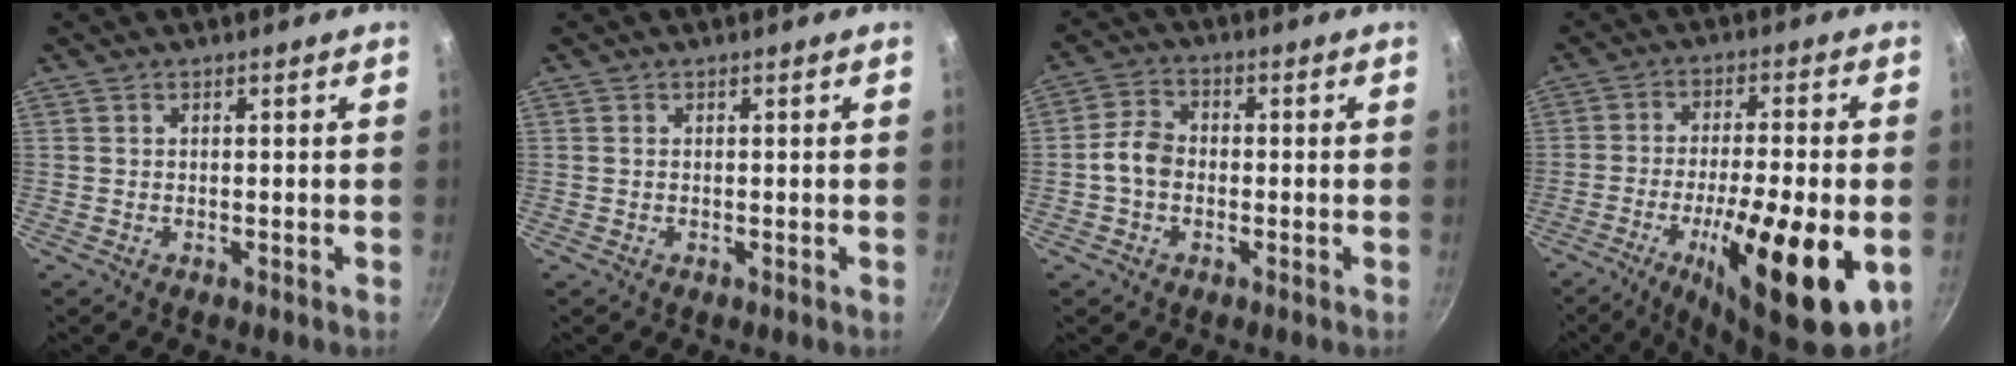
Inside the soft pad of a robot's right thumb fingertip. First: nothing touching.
{"total": 0.0}
{"total": 5.5, "force": [-1.0, 4.2, 3.4], "torque": [-0.051, 0.023, -0.029]}
{"total": 20.2, "force": [-6.3, 5.3, 18.5], "torque": [-0.284, 0.010, -0.097]}